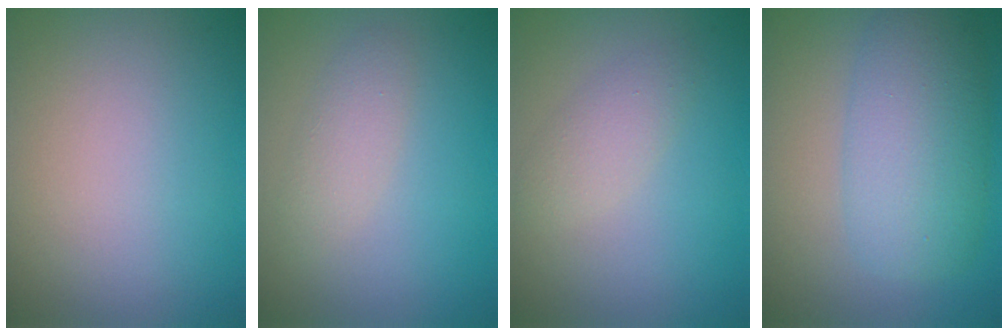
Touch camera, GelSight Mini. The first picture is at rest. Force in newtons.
{"total": 1.9, "press": 1.9, "slide": 0.1}
{"total": 2.0, "press": 2.0, "slide": 0.1}
{"total": 6.5, "press": 6.5, "slide": 0.1}